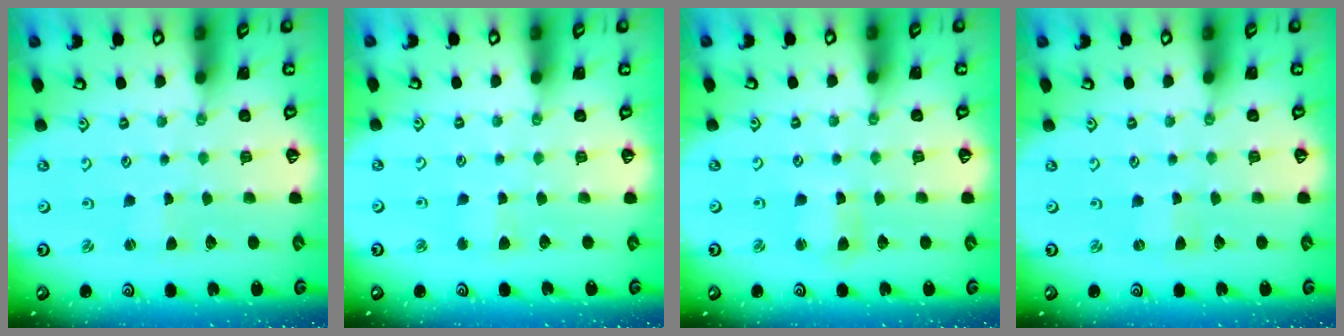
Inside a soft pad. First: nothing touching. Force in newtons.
{"total": 2.8, "press": 2.8, "slide": 0.4}
{"total": 2.9, "press": 2.9, "slide": 0.3}
{"total": 0.0}